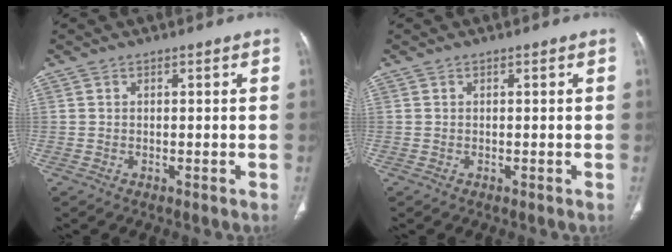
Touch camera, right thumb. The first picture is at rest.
{"total": 0.0}